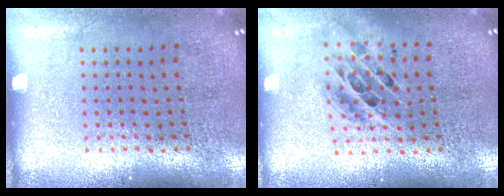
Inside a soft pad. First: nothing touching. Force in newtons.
{"total": 1.3, "press": 1.1, "slide": 0.7}